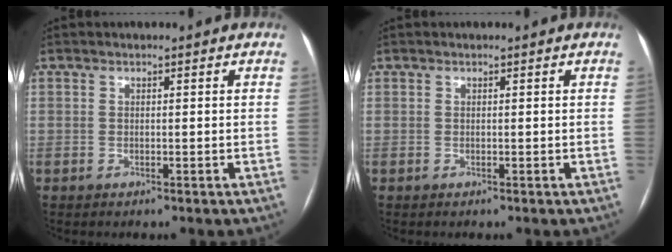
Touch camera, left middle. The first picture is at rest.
{"total": 0.0}